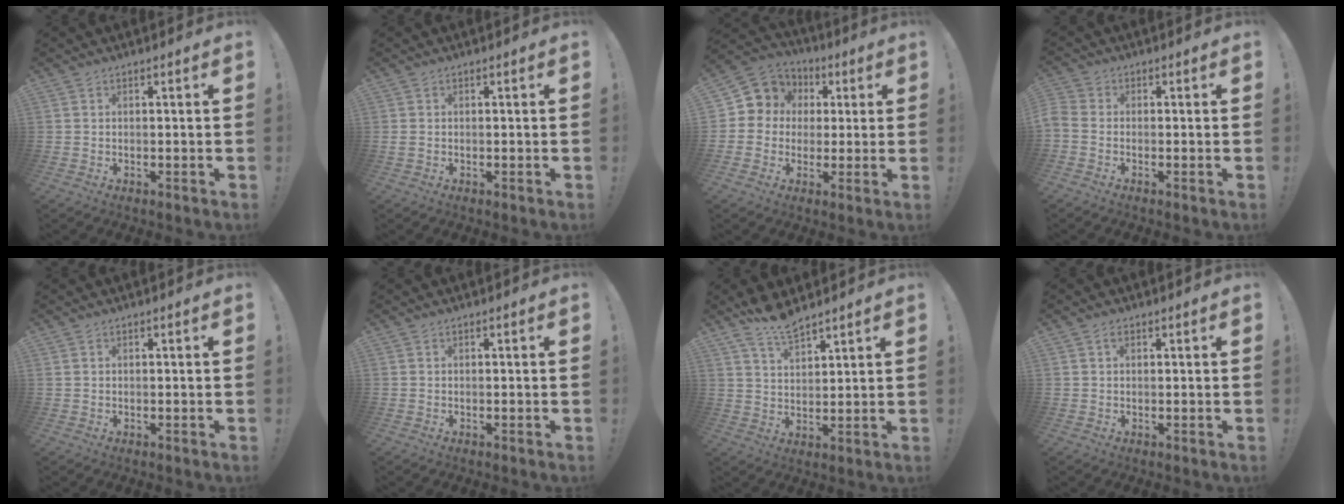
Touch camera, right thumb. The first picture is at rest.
{"total": 0.0}
{"total": 8.6, "force": [1.5, 8.2, 2.3], "torque": [-0.036, -0.008, 0.036]}
{"total": 2.4, "force": [-0.9, 1.5, 1.6], "torque": [-0.035, 0.004, -0.017]}
{"total": 0.0}
{"total": 0.0}
{"total": 7.6, "force": [6.7, 1.9, 3.1], "torque": [-0.056, -0.042, 0.121]}
{"total": 0.9, "force": [0.5, 0.6, 0.5], "torque": [-0.010, 0.002, 0.009]}